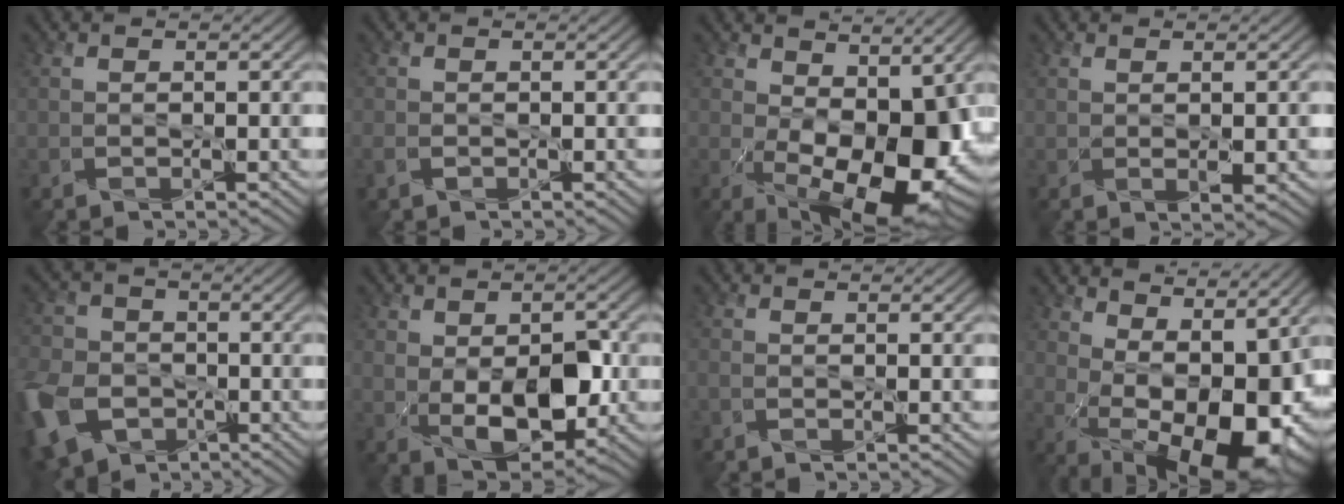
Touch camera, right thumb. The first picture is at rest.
{"total": 1.7, "force": [-0.7, 1.4, 0.8], "torque": [-0.024, -0.005, -0.019]}
{"total": 13.7, "force": [-0.8, 7.8, 11.2], "torque": [-0.178, -0.032, 0.002]}
{"total": 1.6, "force": [0.4, 0.3, 1.6], "torque": [-0.028, 0.001, 0.010]}
{"total": 12.3, "force": [-5.2, 8.9, 6.7], "torque": [-0.203, -0.036, -0.112]}
{"total": 8.8, "force": [-1.0, 5.5, 6.8], "torque": [-0.126, -0.017, -0.008]}
{"total": 1.0, "force": [-0.6, 0.3, 0.8], "torque": [-0.021, 0.001, -0.017]}
{"total": 14.5, "force": [1.2, 7.4, 12.3], "torque": [-0.189, -0.015, 0.047]}